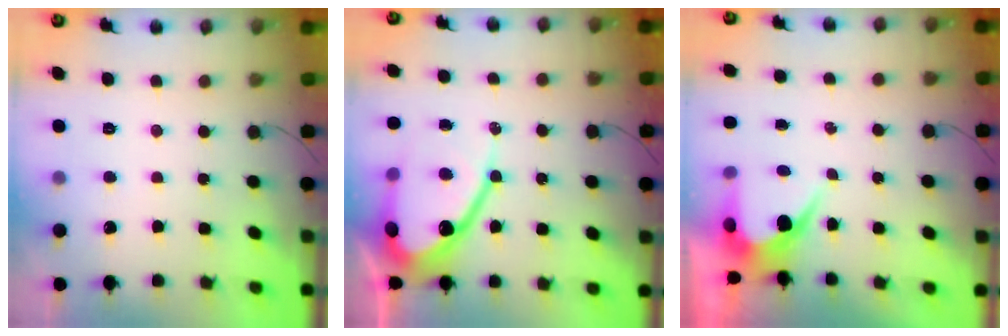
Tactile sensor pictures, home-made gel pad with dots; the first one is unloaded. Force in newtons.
{"total": 16.2, "press": 16.2, "slide": 1.2}
{"total": 5.1, "press": 5.0, "slide": 0.2}